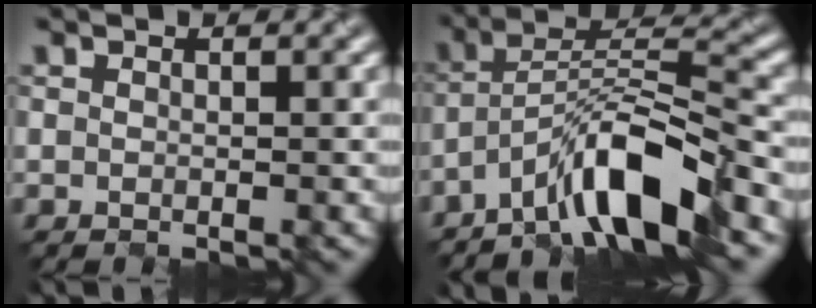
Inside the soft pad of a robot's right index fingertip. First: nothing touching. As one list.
[{"total": 8.4, "force": [-5.7, 1.3, 6.0], "torque": [-0.103, 0.014, -0.104]}]